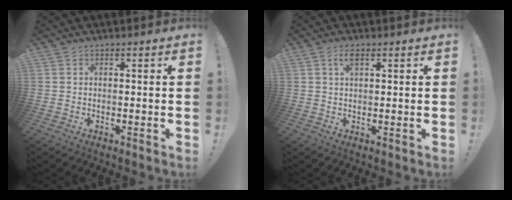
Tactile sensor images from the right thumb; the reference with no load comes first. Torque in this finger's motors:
{"motor_torque": [-0.21, 0.20, 0.00, 0.01, 0.00]}